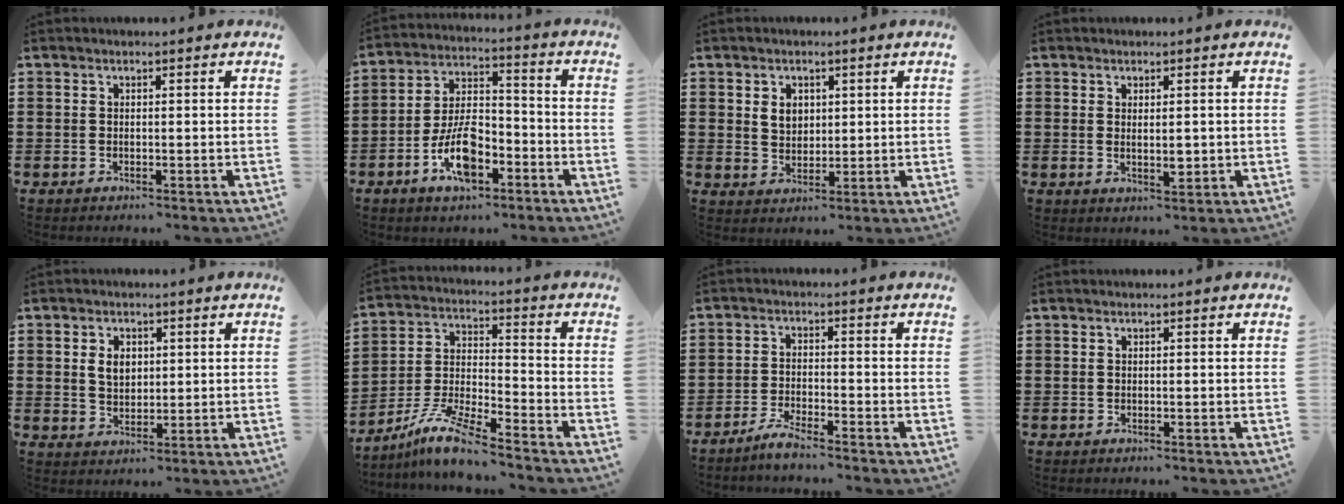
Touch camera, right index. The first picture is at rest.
{"total": 9.8, "force": [-4.7, 4.6, 7.3], "torque": [-0.155, 0.007, -0.087]}
{"total": 3.4, "force": [1.0, 2.6, 1.8], "torque": [-0.044, 0.010, 0.017]}
{"total": 2.2, "force": [0.3, 0.9, 2.0], "torque": [-0.030, -0.001, 0.003]}
{"total": 3.6, "force": [0.8, 2.6, 2.5], "torque": [-0.047, 0.007, 0.012]}
{"total": 8.8, "force": [-7.7, 0.5, 4.2], "torque": [-0.093, 0.004, -0.154]}
{"total": 3.2, "force": [-3.0, 0.0, 1.1], "torque": [-0.036, 0.000, -0.062]}
{"total": 0.0}